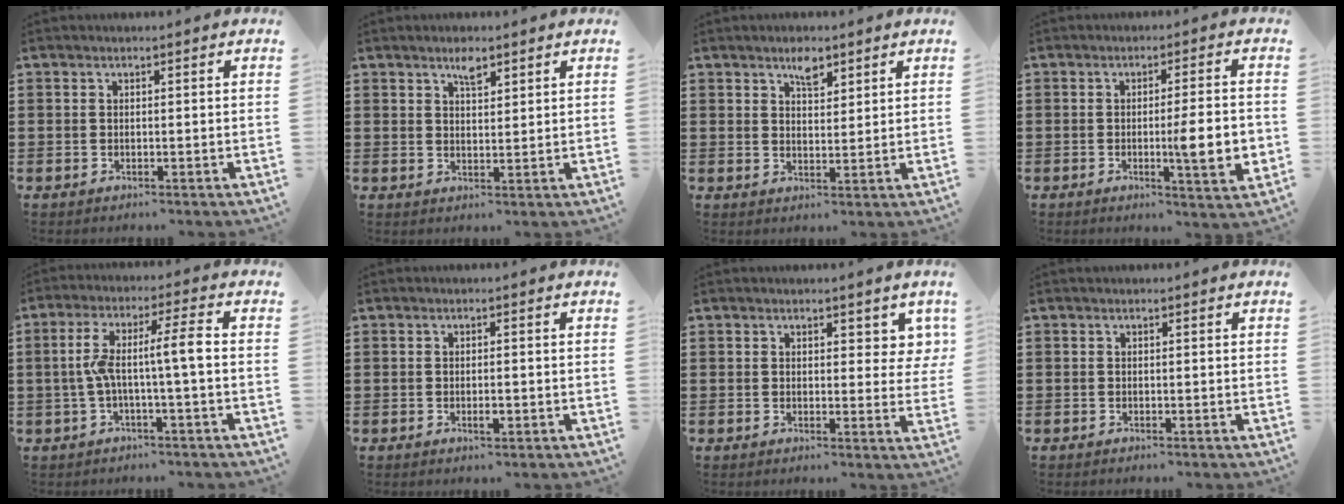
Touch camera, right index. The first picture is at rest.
{"total": 2.7, "force": [2.0, 0.9, 1.6], "torque": [-0.027, 0.001, 0.033]}
{"total": 3.4, "force": [2.5, 1.4, 1.8], "torque": [-0.026, -0.002, 0.041]}
{"total": 7.9, "force": [-1.1, 1.1, 7.7], "torque": [-0.111, -0.012, -0.019]}
{"total": 7.3, "force": [-0.5, 0.4, 7.2], "torque": [-0.140, 0.003, -0.019]}
{"total": 1.6, "force": [-0.4, 0.4, 1.5], "torque": [-0.026, -0.001, -0.007]}
{"total": 3.4, "force": [2.0, 2.2, 1.7], "torque": [-0.017, 0.003, 0.030]}
{"total": 0.0}